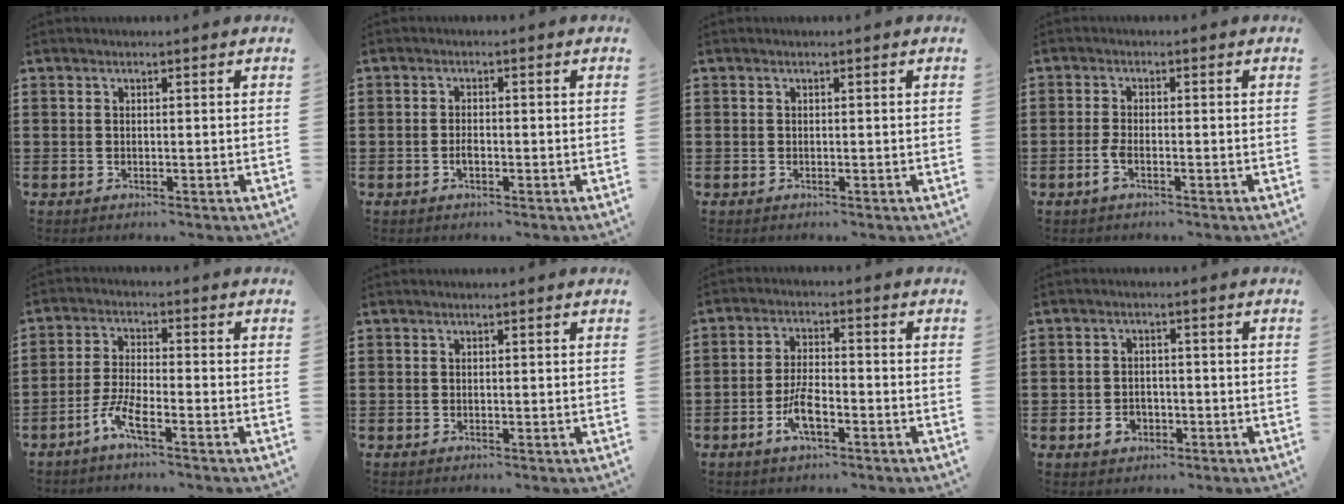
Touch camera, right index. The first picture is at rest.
{"total": 1.4, "force": [-0.6, 0.5, 1.1], "torque": [-0.024, -0.004, -0.010]}
{"total": 0.0}
{"total": 2.3, "force": [-1.1, 0.5, 1.9], "torque": [-0.051, -0.006, -0.024]}
{"total": 4.9, "force": [-3.2, 0.6, 3.7], "torque": [-0.096, -0.012, -0.067]}
{"total": 0.0}
{"total": 5.5, "force": [-2.6, 1.9, 4.4], "torque": [-0.101, -0.001, -0.055]}
{"total": 3.1, "force": [-1.3, 2.3, 1.5], "torque": [-0.033, 0.003, -0.026]}